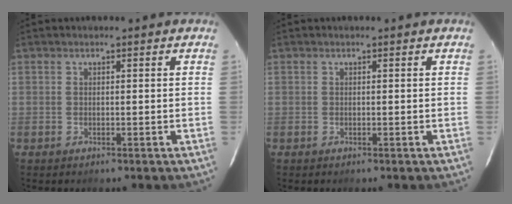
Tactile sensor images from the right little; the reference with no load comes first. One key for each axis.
{"total": 0.0}